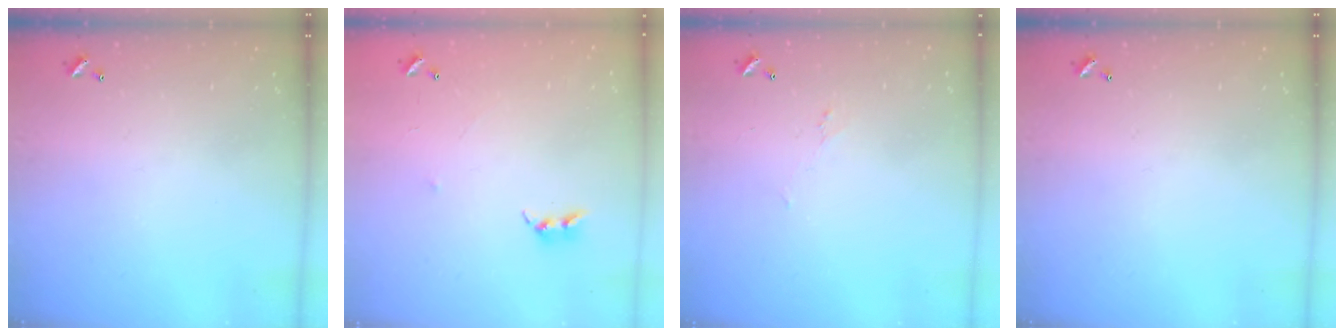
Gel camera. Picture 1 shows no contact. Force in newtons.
{"total": 6.8, "press": 6.8, "slide": 0.6}
{"total": 0.8, "press": 0.5, "slide": 0.6}
{"total": 0.0}